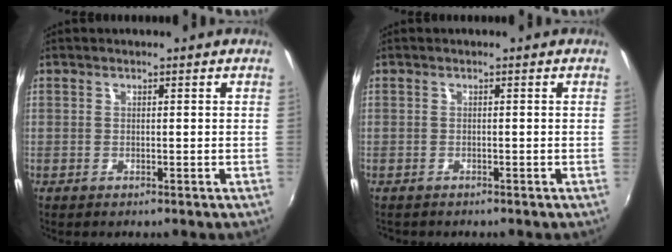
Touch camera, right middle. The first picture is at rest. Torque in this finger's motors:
{"motor_torque": [0.15, -0.30, -0.07, 0.00]}